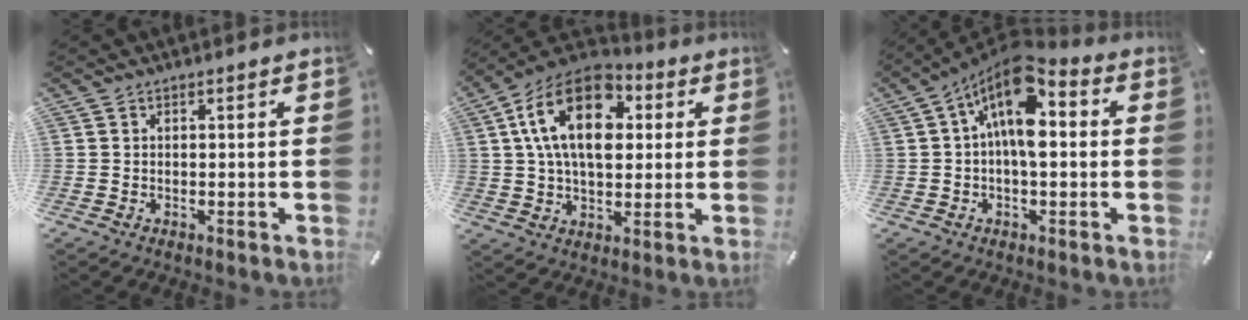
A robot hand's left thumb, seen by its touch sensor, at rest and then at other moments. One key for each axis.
{"total": 18.2, "fx": 5.2, "fy": 11.7, "fz": 12.9, "tx": -0.241, "ty": -0.006, "tz": 0.089}
{"total": 12.6, "fx": 2.9, "fy": 6.3, "fz": 10.6, "tx": -0.177, "ty": -0.026, "tz": 0.049}